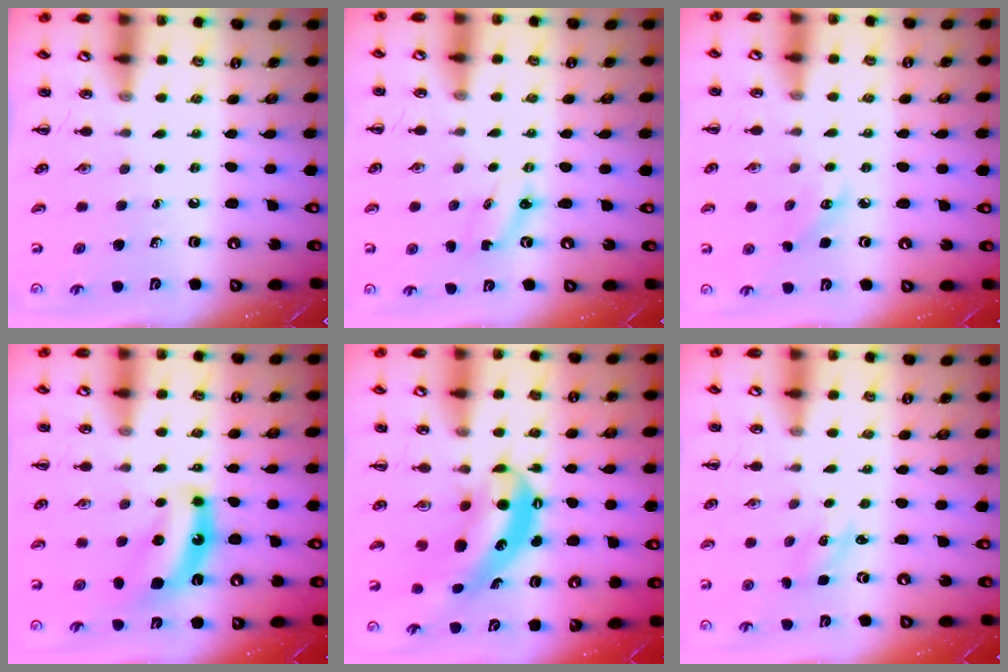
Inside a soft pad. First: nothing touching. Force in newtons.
{"total": 2.9, "press": 2.8, "slide": 0.7}
{"total": 4.2, "press": 4.1, "slide": 1.1}
{"total": 7.8, "press": 7.7, "slide": 1.4}
{"total": 6.6, "press": 6.5, "slide": 1.4}
{"total": 2.1, "press": 2.0, "slide": 0.6}